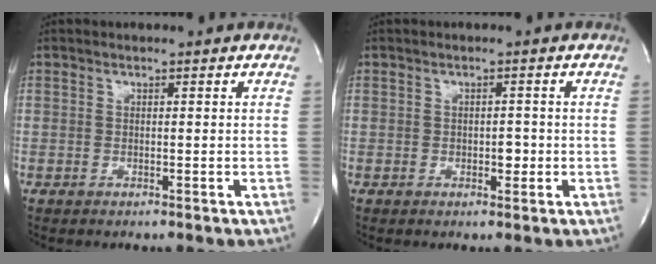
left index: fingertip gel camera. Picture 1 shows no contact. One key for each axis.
{"total": 1.6, "fx": -0.3, "fy": 1.0, "fz": 1.2, "tx": -0.015, "ty": 0.002, "tz": -0.003}